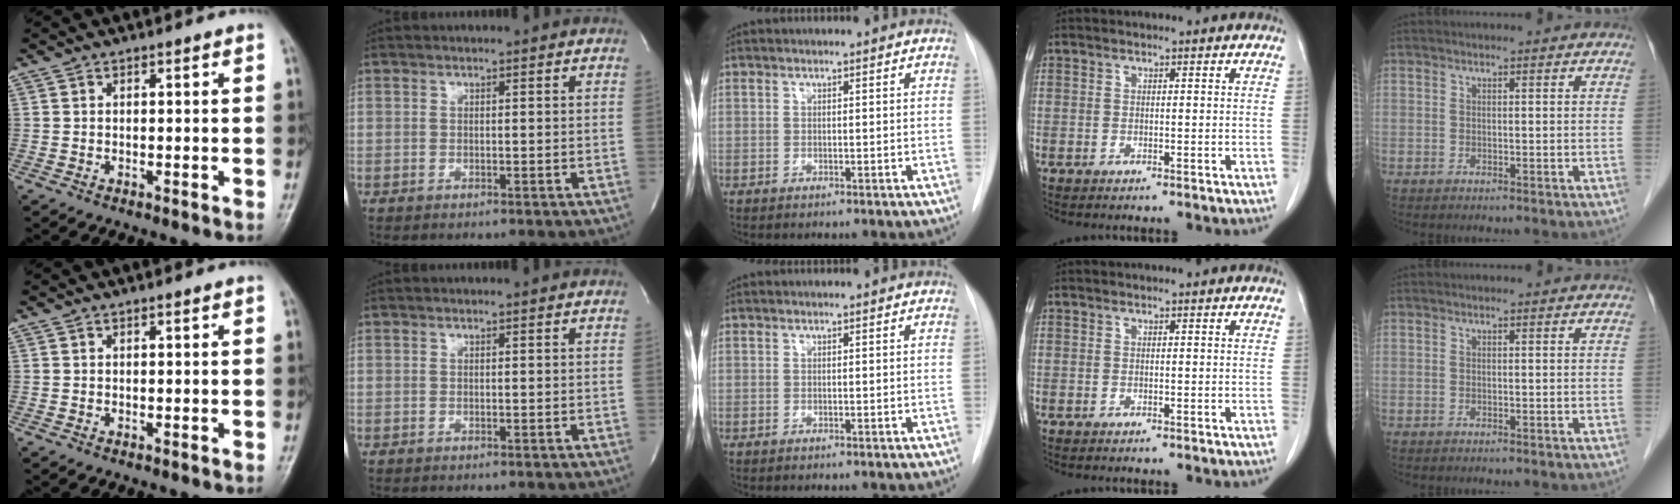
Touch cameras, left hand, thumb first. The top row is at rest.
{}